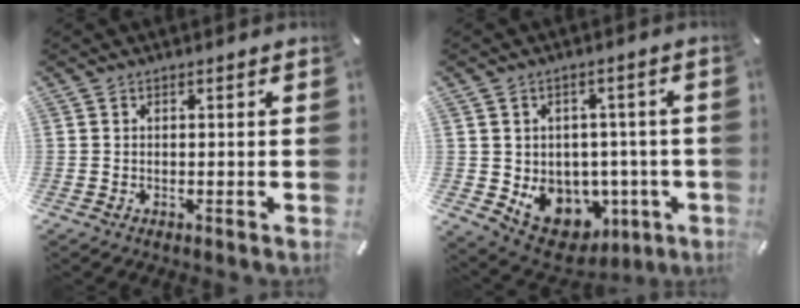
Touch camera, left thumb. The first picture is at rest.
{"total": 8.9, "force": [-1.9, 8.2, 2.9], "torque": [-0.037, -0.011, -0.016]}